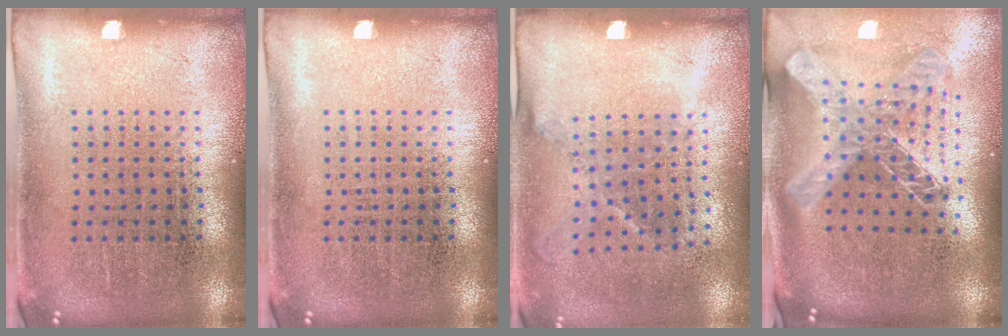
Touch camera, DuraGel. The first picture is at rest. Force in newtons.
{"total": 0.0}
{"total": 1.2, "press": 0.9, "slide": 0.9}
{"total": 2.1, "press": 1.6, "slide": 1.4}